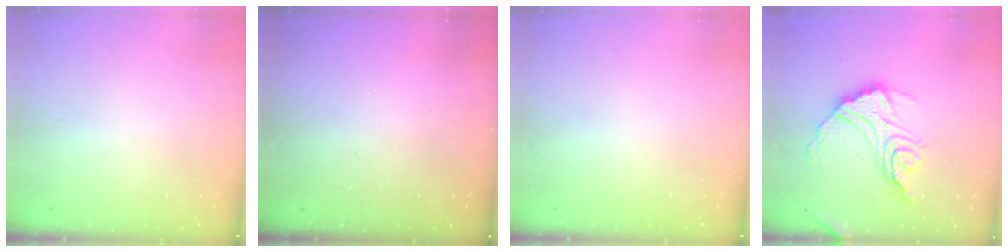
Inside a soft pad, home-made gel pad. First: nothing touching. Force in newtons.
{"total": 3.2, "press": 3.2, "slide": 0.1}
{"total": 0.0}
{"total": 16.5, "press": 16.4, "slide": 1.2}